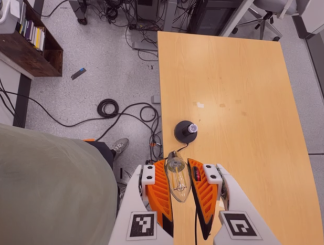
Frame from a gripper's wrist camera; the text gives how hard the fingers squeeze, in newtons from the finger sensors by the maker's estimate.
{"total": 20.7, "left": 22.8, "right": 18.6}